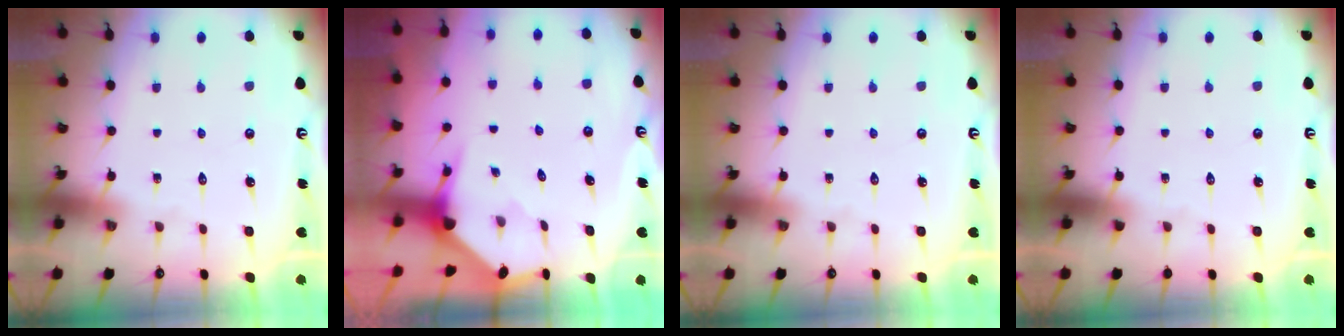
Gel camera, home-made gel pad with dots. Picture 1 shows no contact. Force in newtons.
{"total": 3.3, "press": 3.3, "slide": 0.3}
{"total": 0.0}
{"total": 0.0}